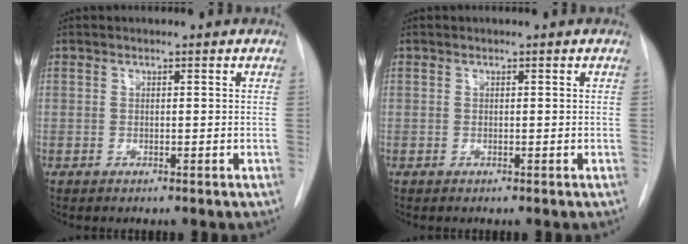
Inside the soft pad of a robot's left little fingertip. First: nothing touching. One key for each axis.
{"total": 0.0}